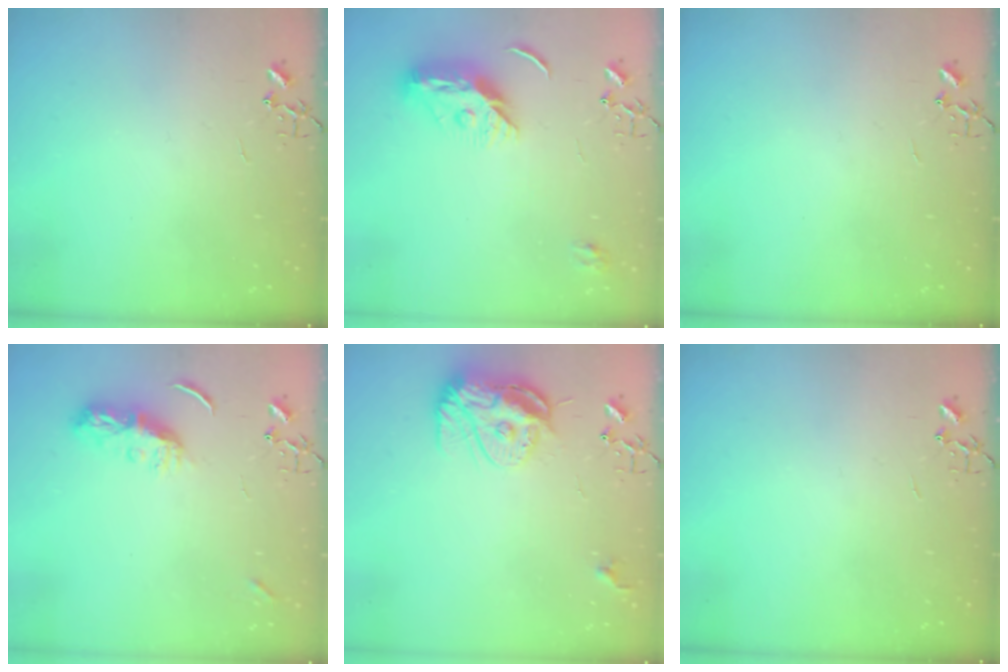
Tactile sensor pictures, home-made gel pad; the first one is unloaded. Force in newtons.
{"total": 11.3, "press": 11.3, "slide": 0.7}
{"total": 0.0}
{"total": 7.4, "press": 7.4, "slide": 0.5}
{"total": 12.4, "press": 12.4, "slide": 1.4}
{"total": 0.0}